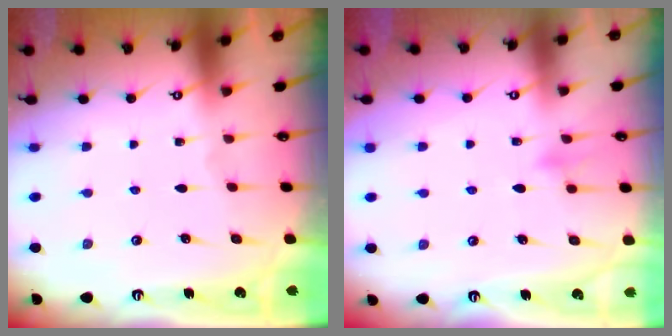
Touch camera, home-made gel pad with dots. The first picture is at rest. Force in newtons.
{"total": 6.9, "press": 6.9, "slide": 0.7}